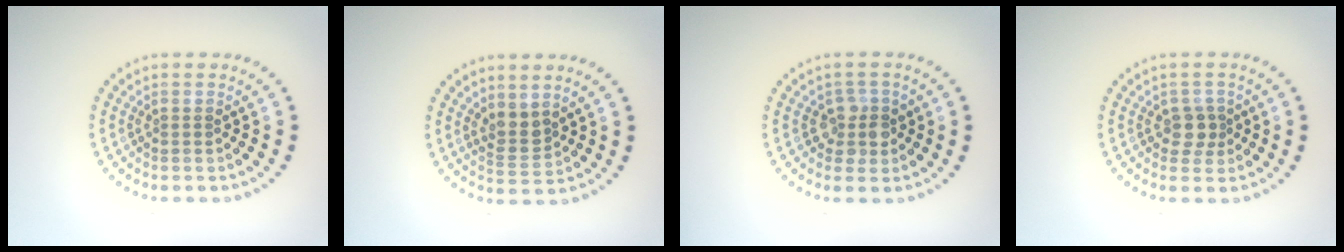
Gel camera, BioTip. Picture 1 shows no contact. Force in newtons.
{"total": 2.1, "press": 1.8, "slide": 1.1}
{"total": 2.3, "press": 2.1, "slide": 1.1}
{"total": 1.9, "press": 1.7, "slide": 0.9}